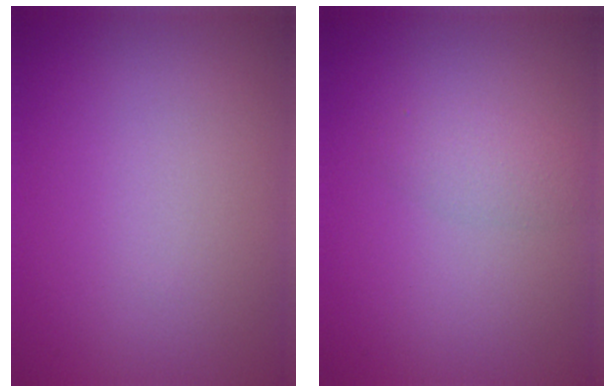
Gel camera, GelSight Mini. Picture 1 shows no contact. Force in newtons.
{"total": 1.6, "press": 1.6, "slide": 0.1}